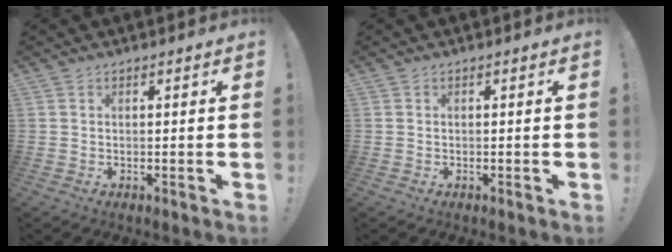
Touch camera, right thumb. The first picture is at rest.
{"total": 0.0}